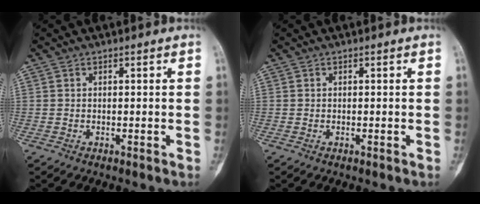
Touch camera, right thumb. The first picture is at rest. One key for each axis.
{"total": 0.0}